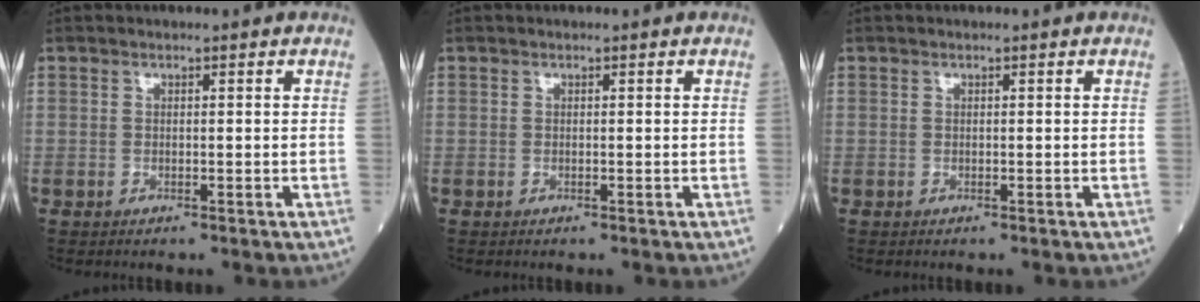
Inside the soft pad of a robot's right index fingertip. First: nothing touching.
{"total": 0.0}
{"total": 0.0}